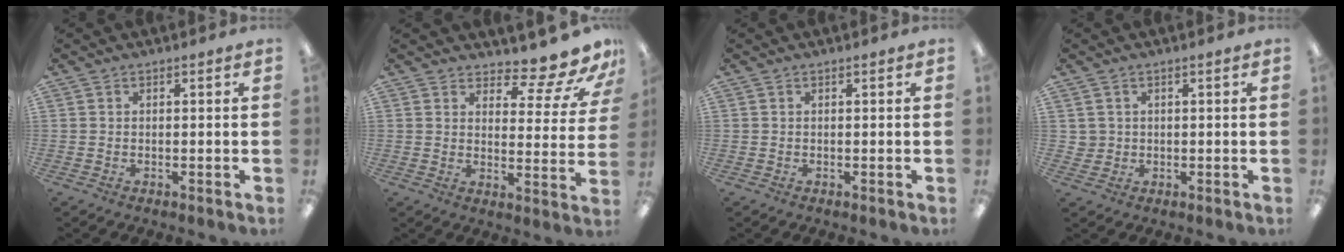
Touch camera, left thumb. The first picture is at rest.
{"total": 10.2, "force": [8.5, 2.8, 4.9], "torque": [-0.050, -0.077, 0.146]}
{"total": 0.0}
{"total": 2.2, "force": [0.8, 2.0, 0.2], "torque": [-0.009, 0.003, 0.013]}